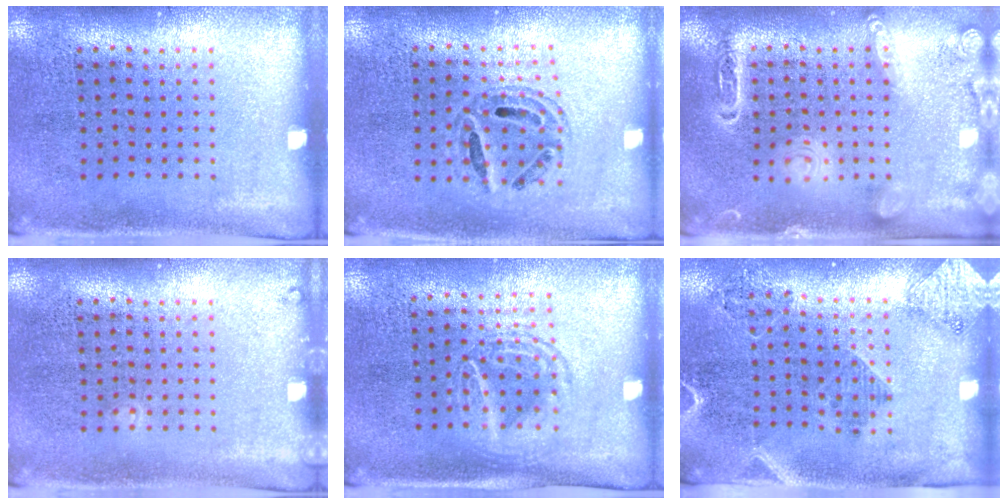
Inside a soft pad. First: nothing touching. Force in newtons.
{"total": 0.8, "press": 0.8, "slide": 0.2}
{"total": 1.8, "press": 1.8, "slide": 0.2}
{"total": 0.7, "press": 0.7, "slide": 0.2}
{"total": 1.4, "press": 1.3, "slide": 0.6}
{"total": 1.8, "press": 1.6, "slide": 0.8}